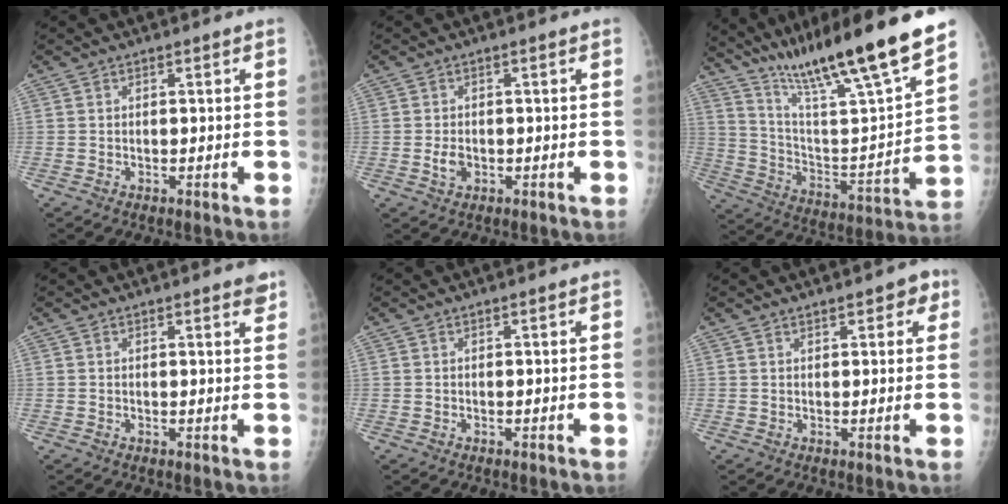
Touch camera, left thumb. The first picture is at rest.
{"total": 2.3, "force": [-0.5, 1.6, 1.6], "torque": [-0.027, 0.001, -0.008]}
{"total": 24.2, "force": [18.6, 2.2, 15.2], "torque": [-0.232, -0.080, 0.315]}
{"total": 1.9, "force": [1.5, 0.4, 1.2], "torque": [-0.010, -0.006, 0.016]}
{"total": 0.0}
{"total": 3.4, "force": [1.9, 1.7, 2.3], "torque": [-0.007, -0.003, 0.020]}